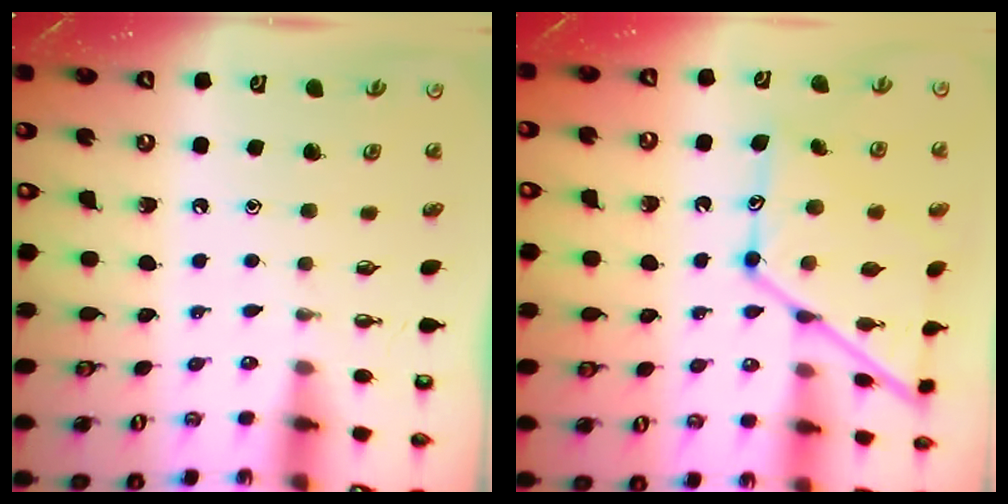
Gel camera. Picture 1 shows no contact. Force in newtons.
{"total": 15.6, "press": 15.5, "slide": 1.3}